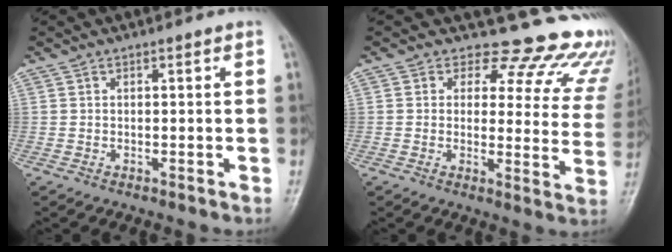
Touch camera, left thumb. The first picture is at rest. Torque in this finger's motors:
{"motor_torque": [0.03, -0.14, 0.05, -0.05, 0.02]}